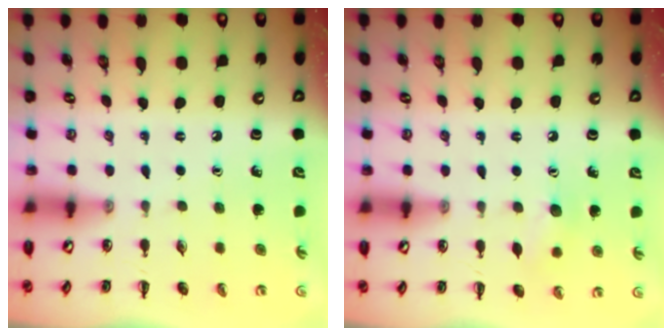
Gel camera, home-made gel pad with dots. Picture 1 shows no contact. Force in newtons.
{"total": 6.9, "press": 6.7, "slide": 1.7}